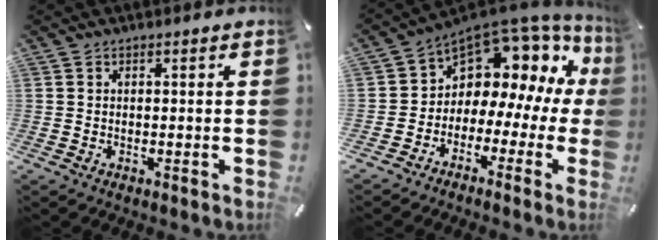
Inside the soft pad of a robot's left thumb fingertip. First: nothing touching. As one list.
[{"total": 8.2, "force": [4.6, 6.1, 2.8], "torque": [-0.052, -0.059, 0.081]}]